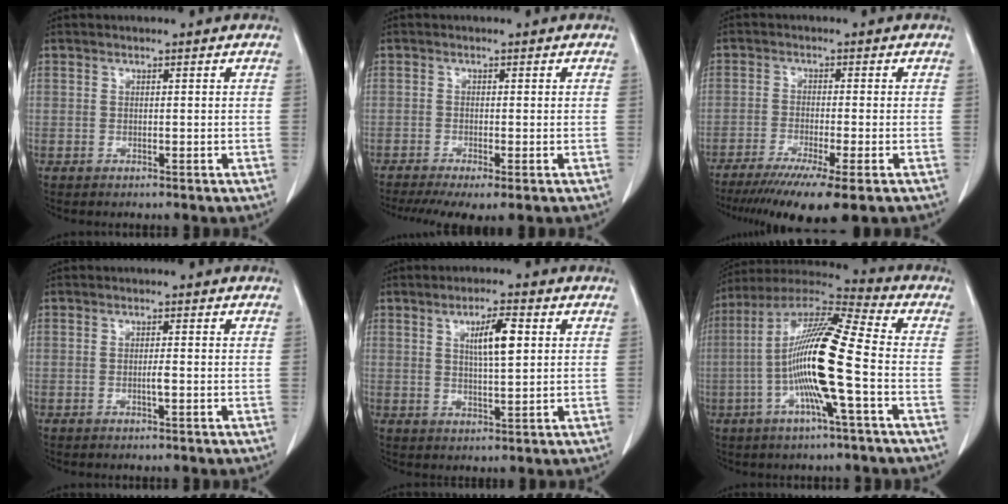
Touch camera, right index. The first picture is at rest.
{"total": 7.2, "force": [-5.1, 1.2, 5.0], "torque": [-0.078, -0.014, -0.084]}
{"total": 12.1, "force": [-8.7, 0.2, 8.4], "torque": [-0.126, -0.034, -0.137]}
{"total": 1.0, "force": [-0.2, 0.0, 1.0], "torque": [-0.018, 0.002, -0.002]}
{"total": 5.8, "force": [1.7, 0.9, 5.5], "torque": [-0.095, 0.002, 0.030]}
{"total": 16.4, "force": [-2.9, 0.4, 16.1], "torque": [-0.310, 0.006, -0.065]}